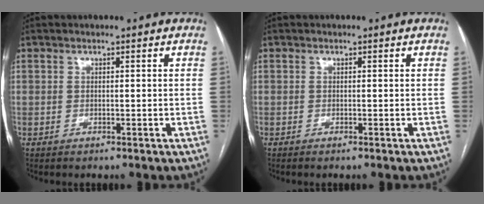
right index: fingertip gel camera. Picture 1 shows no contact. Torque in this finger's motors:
{"motor_torque": [-0.15, -0.10, -0.01, 0.01]}